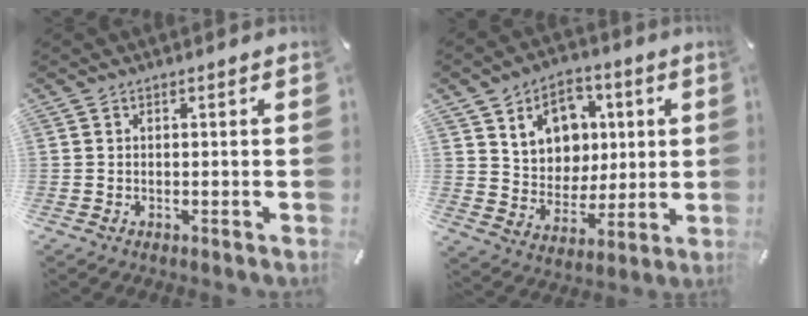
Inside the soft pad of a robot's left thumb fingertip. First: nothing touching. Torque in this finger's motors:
{"motor_torque": [0.70, 0.29, 0.34, -0.10, 0.12]}